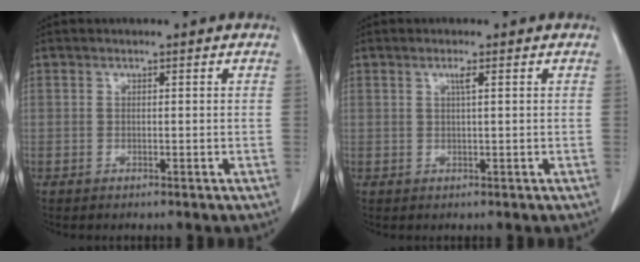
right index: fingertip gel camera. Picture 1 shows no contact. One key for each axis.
{"total": 1.3, "fx": 0.5, "fy": -0.1, "fz": 1.2, "tx": -0.023, "ty": 0.000, "tz": 0.009}